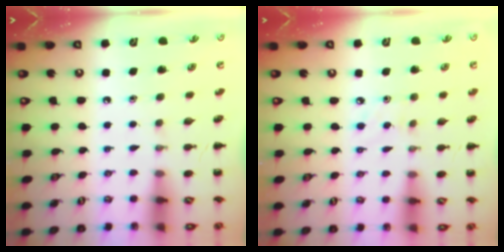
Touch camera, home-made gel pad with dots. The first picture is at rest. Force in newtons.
{"total": 2.7, "press": 2.5, "slide": 0.9}